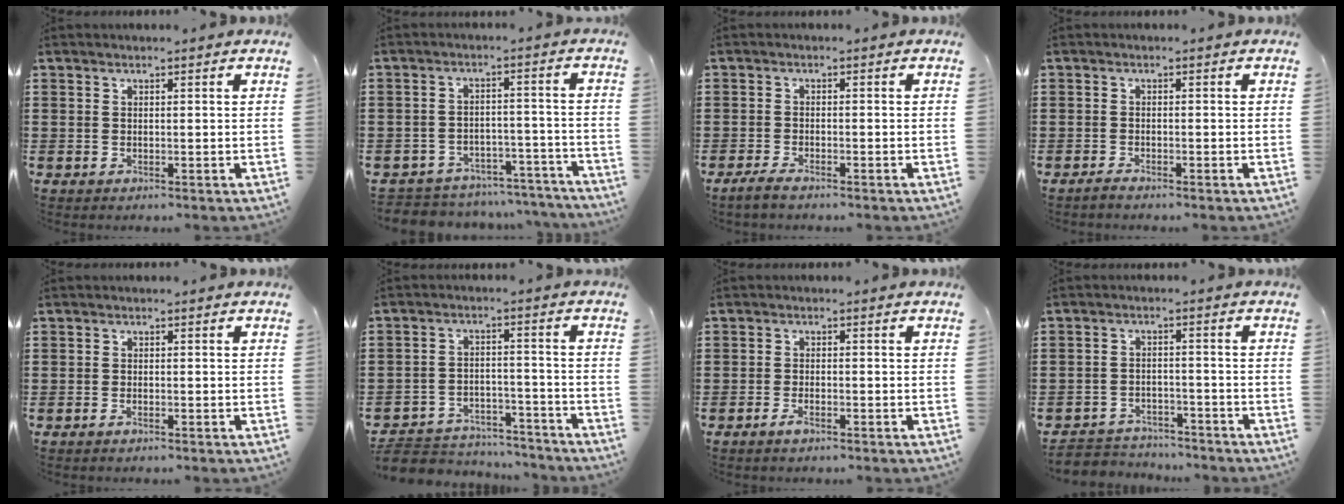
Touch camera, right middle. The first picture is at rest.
{"total": 4.8, "force": [-4.8, 0.9, 0.0], "torque": [-0.003, 0.013, -0.099]}
{"total": 1.8, "force": [-1.4, 0.3, 1.1], "torque": [-0.026, 0.000, -0.029]}
{"total": 0.9, "force": [-0.8, 0.0, 0.4], "torque": [-0.009, -0.004, -0.015]}
{"total": 0.8, "force": [-0.6, 0.1, 0.5], "torque": [-0.013, -0.006, -0.009]}
{"total": 5.6, "force": [-5.4, 1.2, 0.6], "torque": [-0.021, 0.009, -0.113]}
{"total": 2.0, "force": [-1.4, 0.5, 1.4], "torque": [-0.040, -0.006, -0.030]}
{"total": 3.5, "force": [-3.4, 0.8, -0.1], "torque": [-0.005, 0.001, -0.074]}